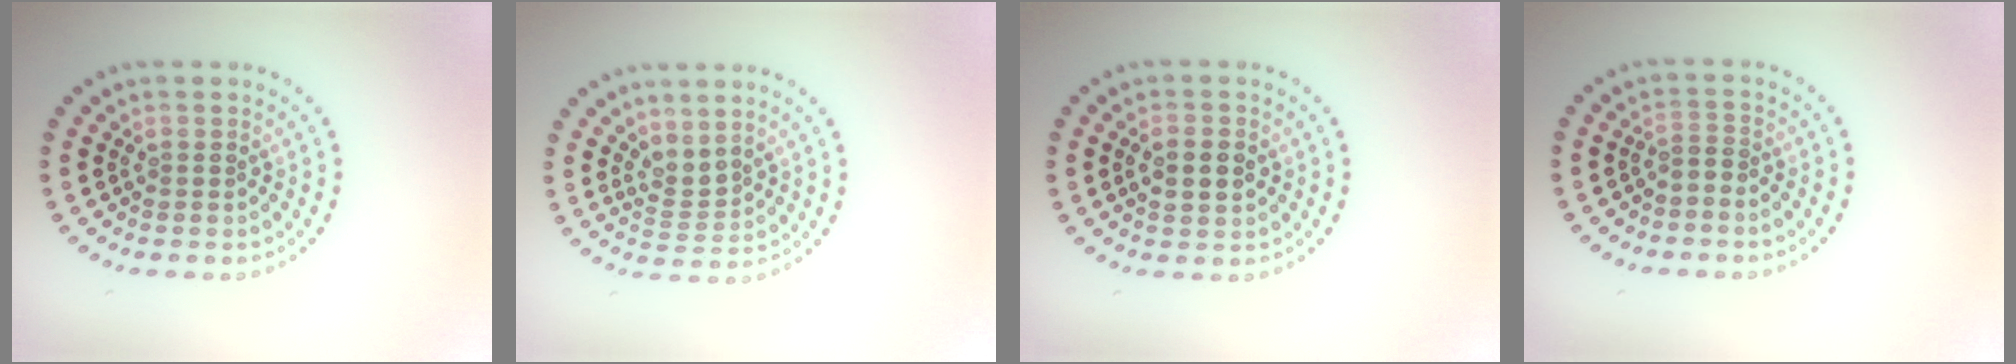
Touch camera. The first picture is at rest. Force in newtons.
{"total": 1.9, "press": 1.4, "slide": 1.3}
{"total": 2.4, "press": 2.4, "slide": 0.1}
{"total": 1.1, "press": 0.6, "slide": 1.0}